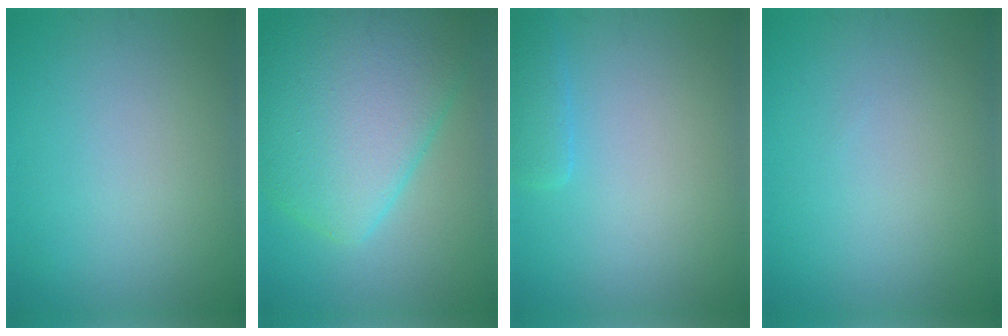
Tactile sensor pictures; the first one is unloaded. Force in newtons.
{"total": 10.5, "press": 10.5, "slide": 0.4}
{"total": 1.6, "press": 1.6, "slide": 0.1}
{"total": 0.0}